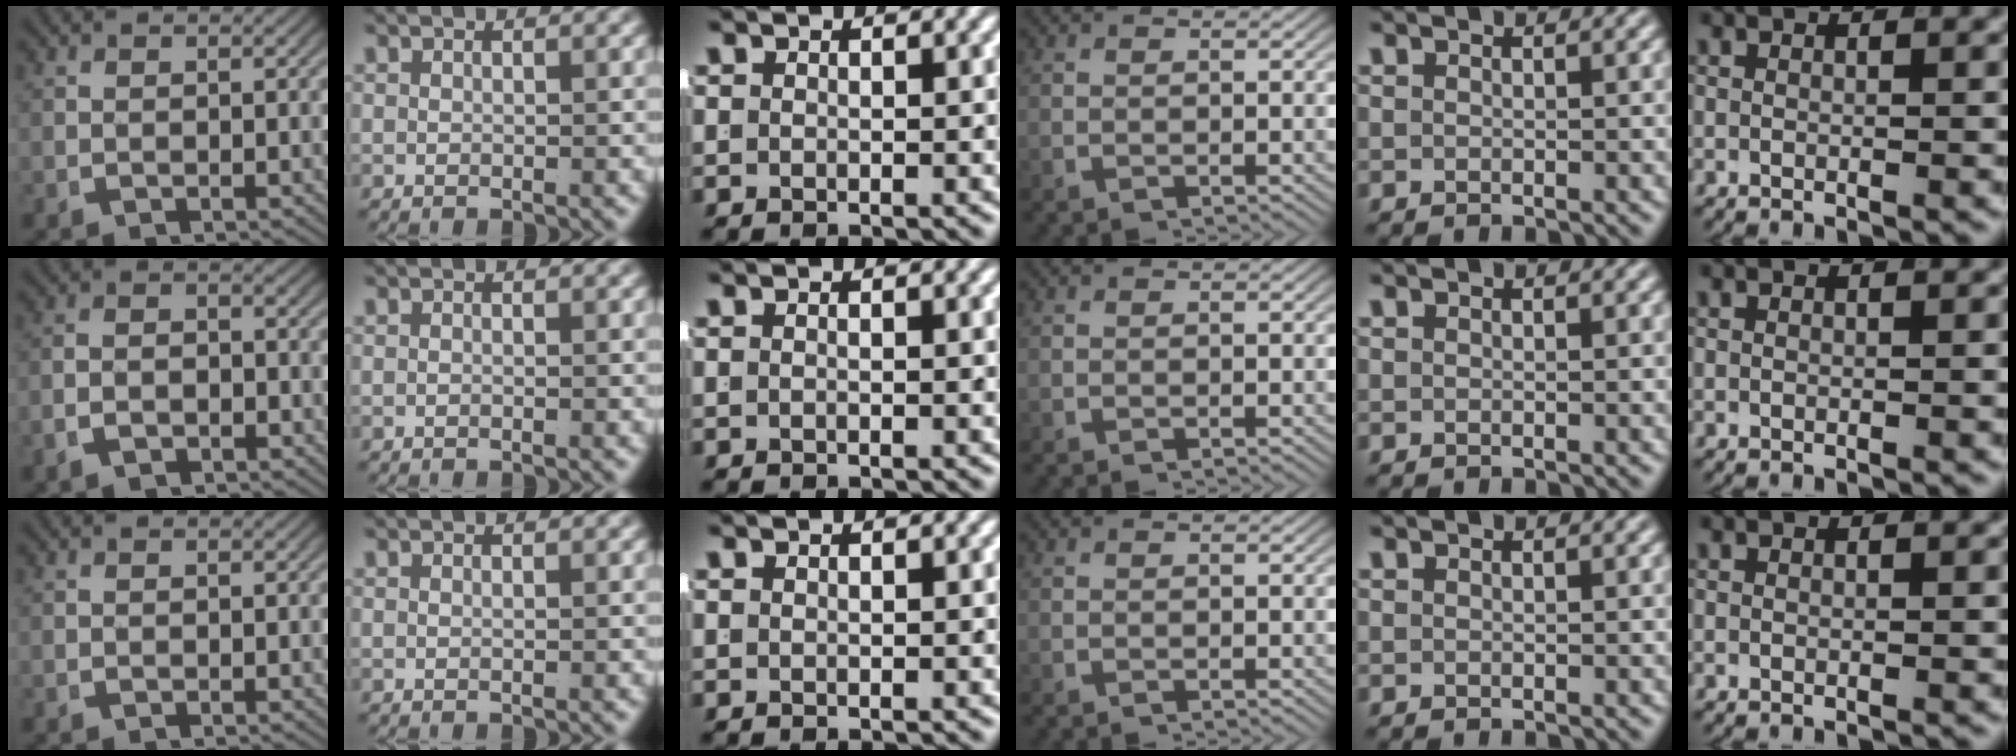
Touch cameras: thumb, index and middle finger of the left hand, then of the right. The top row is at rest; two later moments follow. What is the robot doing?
{"motion": "lift_and_place", "object": "shorts"}